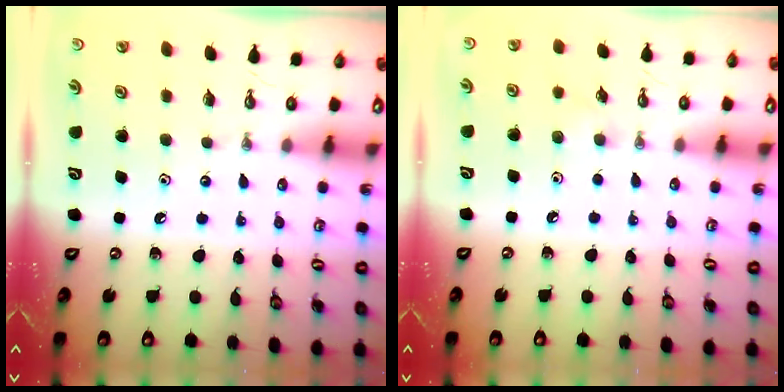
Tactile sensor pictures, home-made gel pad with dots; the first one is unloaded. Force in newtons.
{"total": 3.8, "press": 3.7, "slide": 0.8}